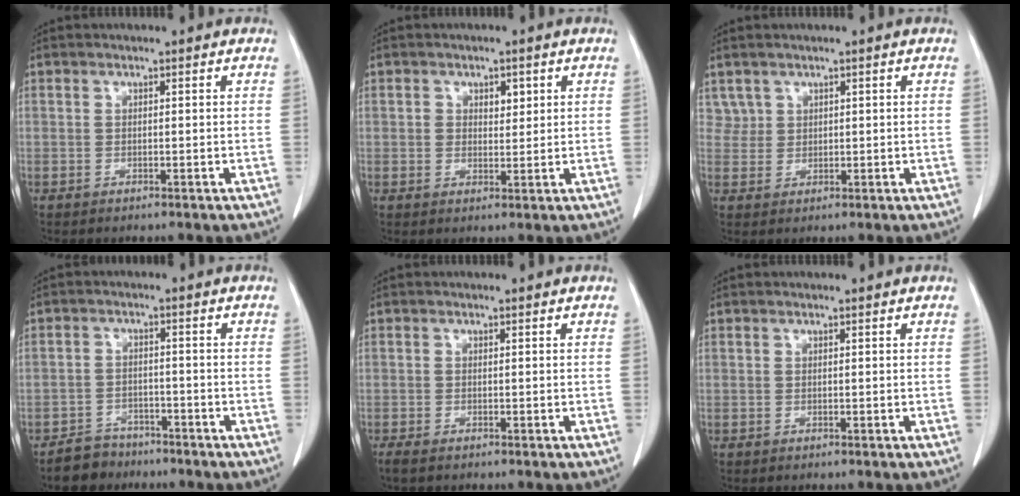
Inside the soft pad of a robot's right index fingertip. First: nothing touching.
{"total": 2.7, "force": [0.9, 1.9, 1.7], "torque": [-0.021, 0.002, 0.012]}
{"total": 2.1, "force": [1.2, 1.7, -0.2], "torque": [0.017, 0.006, 0.016]}
{"total": 4.8, "force": [-3.9, 2.8, 0.0], "torque": [-0.001, 0.005, -0.068]}
{"total": 1.7, "force": [-1.4, 0.5, 0.9], "torque": [-0.016, -0.003, -0.023]}
{"total": 0.0}